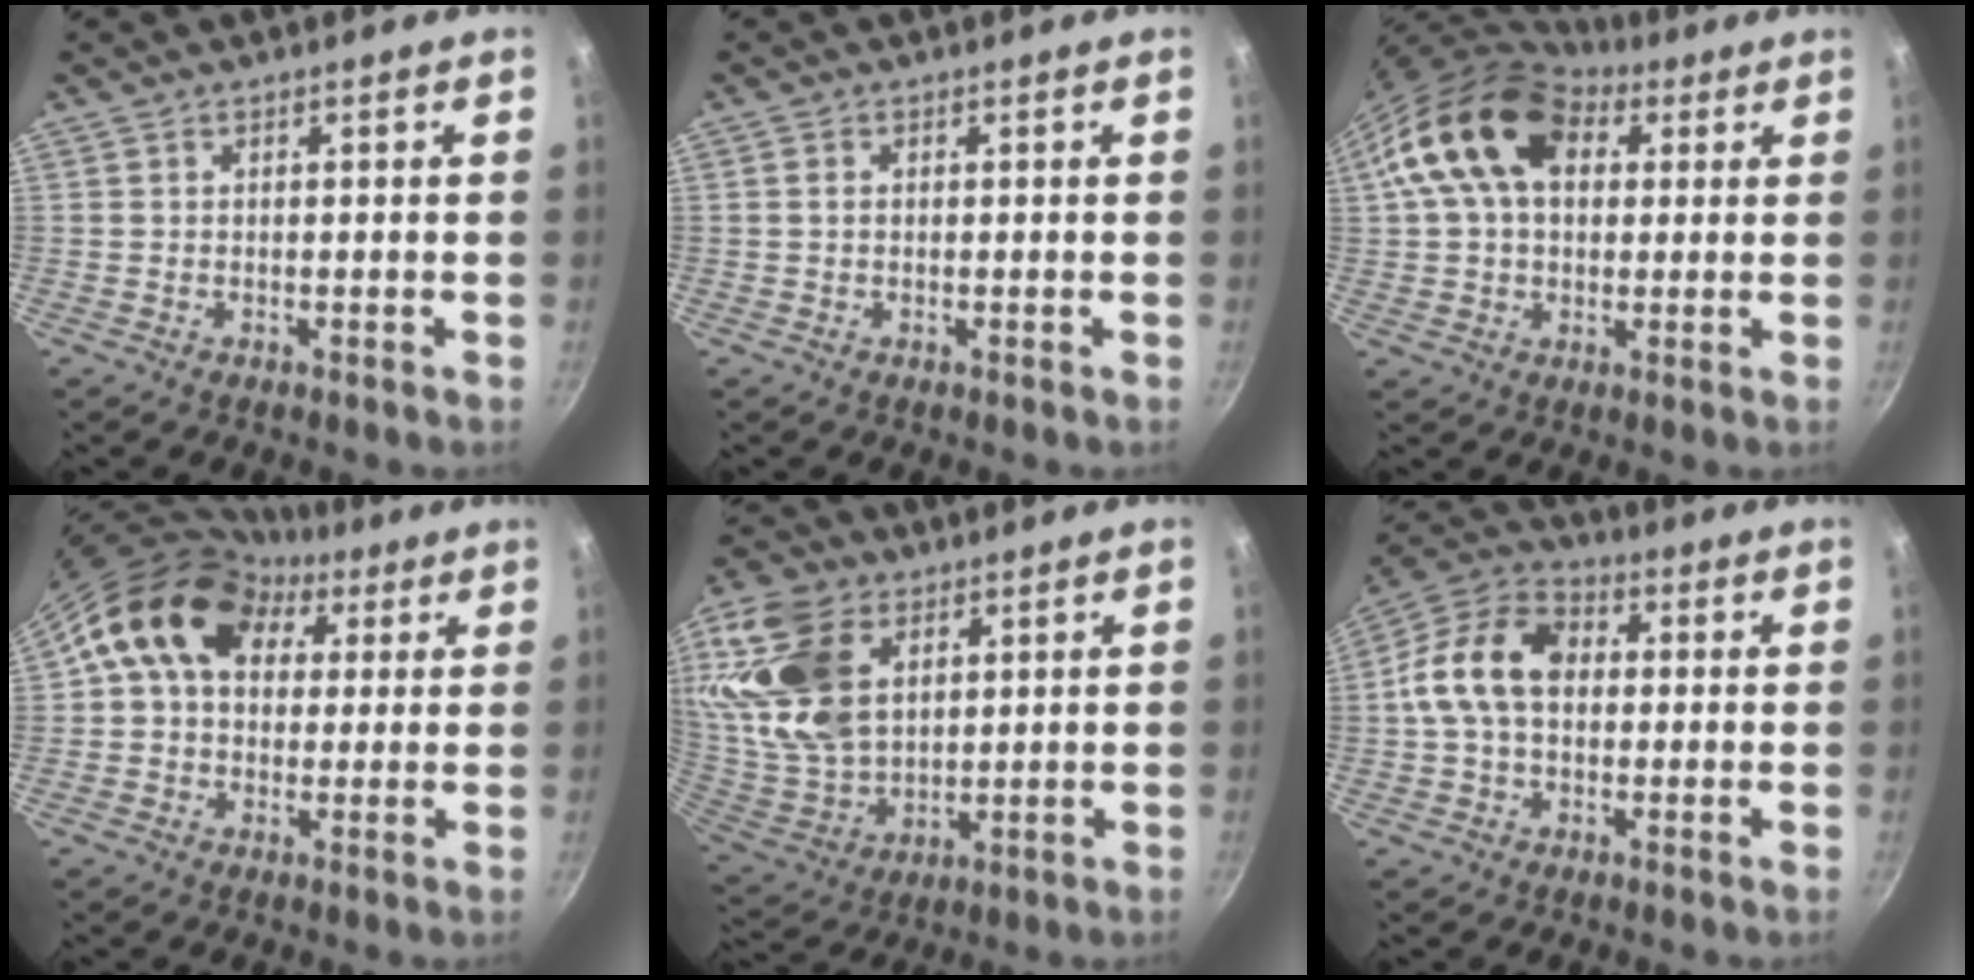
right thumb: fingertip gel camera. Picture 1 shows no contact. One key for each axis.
{"total": 1.0, "fx": 0.2, "fy": 0.8, "fz": 0.6, "tx": -0.013, "ty": 0.003, "tz": 0.003}
{"total": 16.8, "fx": 5.1, "fy": 11.5, "fz": 11.1, "tx": -0.179, "ty": 0.018, "tz": 0.072}
{"total": 13.5, "fx": 5.3, "fy": 9.9, "fz": 7.6, "tx": -0.085, "ty": 0.009, "tz": 0.072}
{"total": 19.6, "fx": 6.9, "fy": 13.1, "fz": 12.8, "tx": -0.241, "ty": -0.025, "tz": 0.141}
{"total": 13.2, "fx": 0.7, "fy": 9.5, "fz": 9.2, "tx": -0.140, "ty": 0.030, "tz": -0.009}